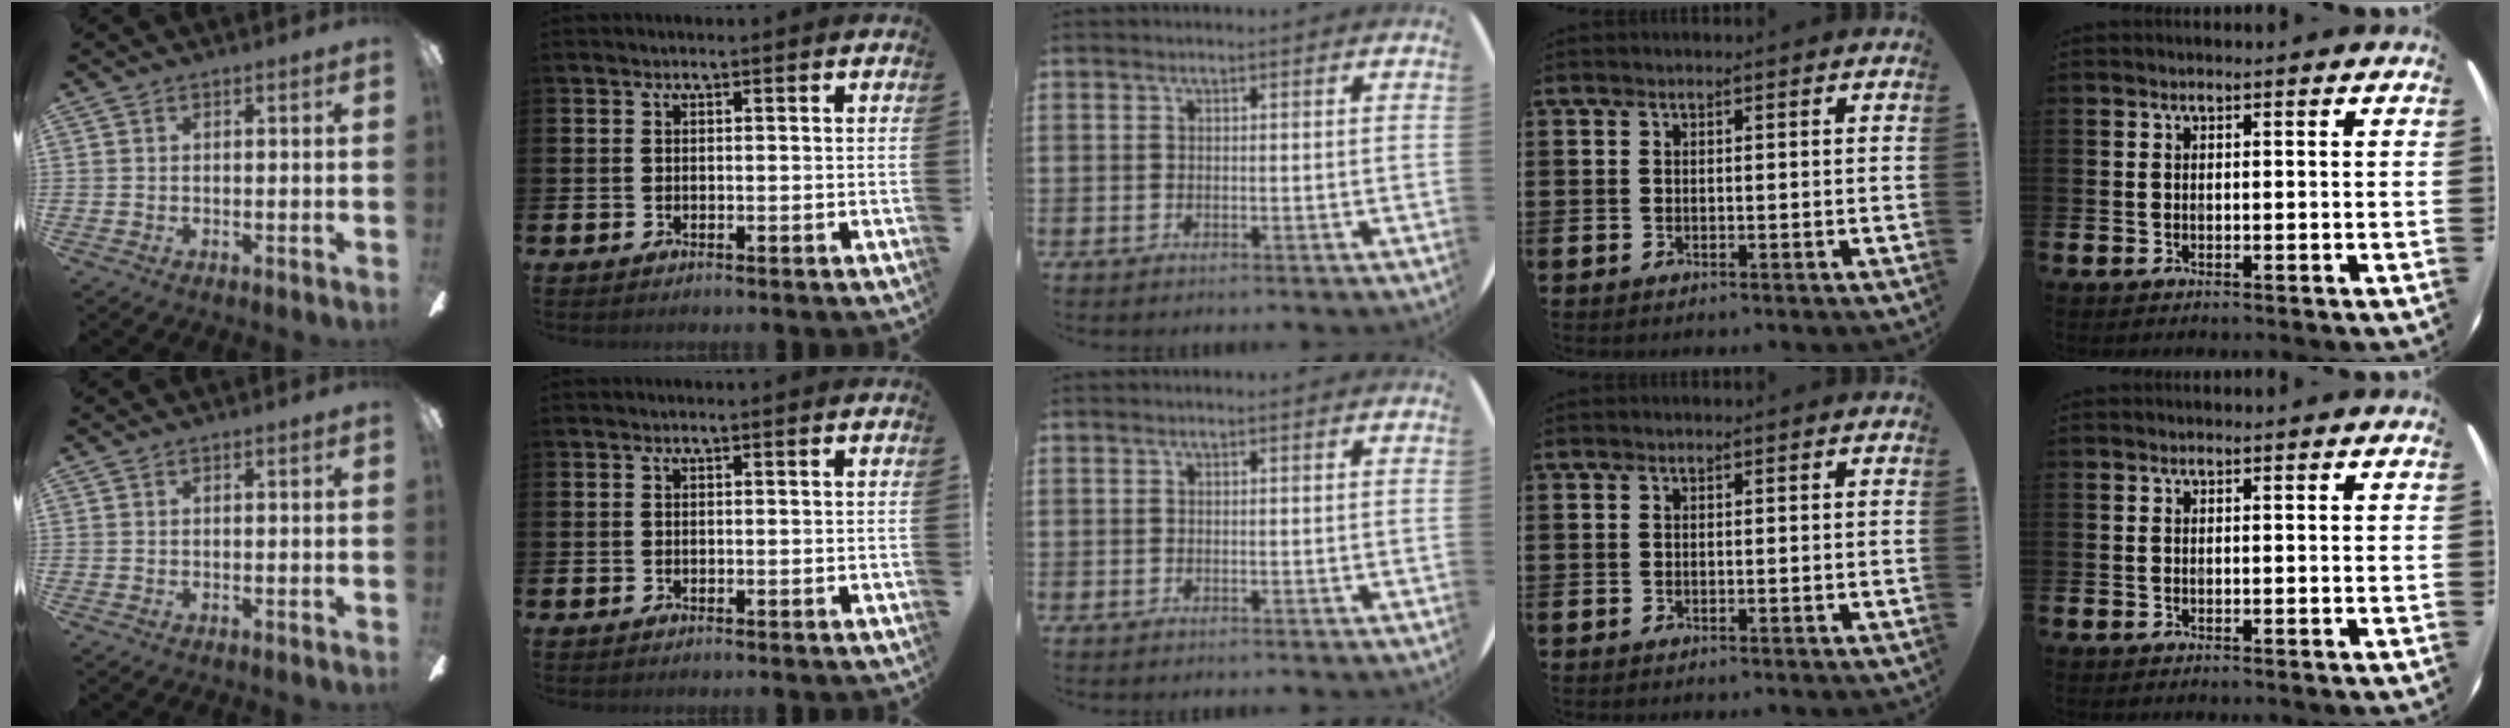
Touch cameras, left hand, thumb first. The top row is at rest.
{}